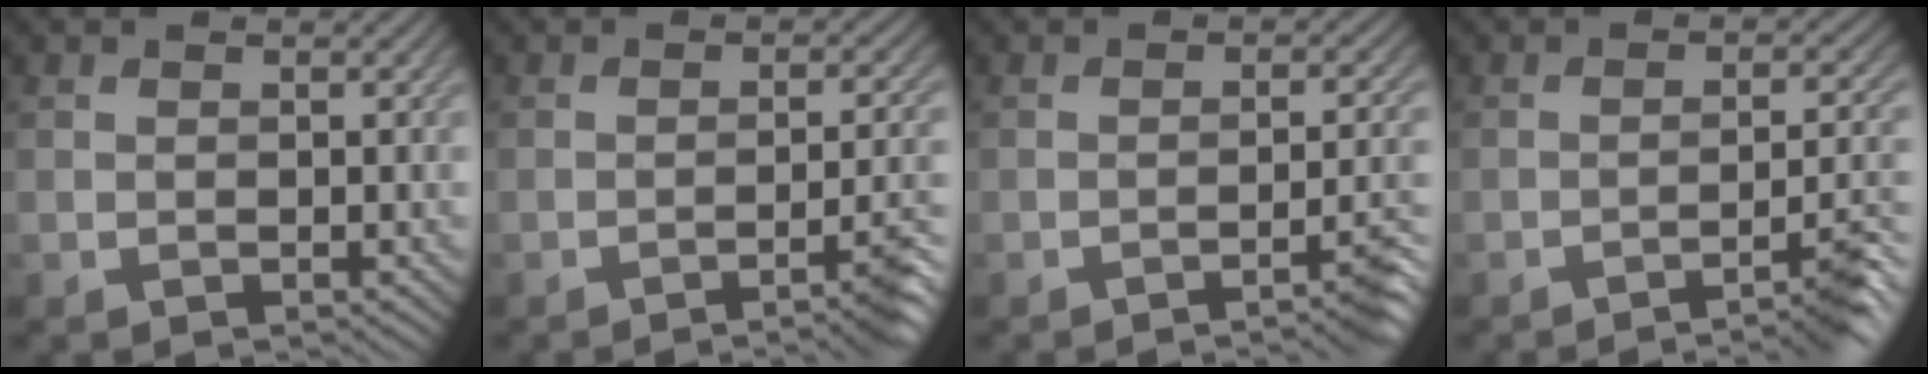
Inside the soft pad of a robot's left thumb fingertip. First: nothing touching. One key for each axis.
{"total": 5.7, "fx": -3.3, "fy": 0.7, "fz": 4.6, "tx": -0.060, "ty": 0.007, "tz": -0.054}
{"total": 4.9, "fx": -3.0, "fy": 0.5, "fz": 3.9, "tx": -0.048, "ty": 0.010, "tz": -0.053}
{"total": 6.5, "fx": -4.2, "fy": 0.7, "fz": 4.9, "tx": -0.063, "ty": 0.011, "tz": -0.069}